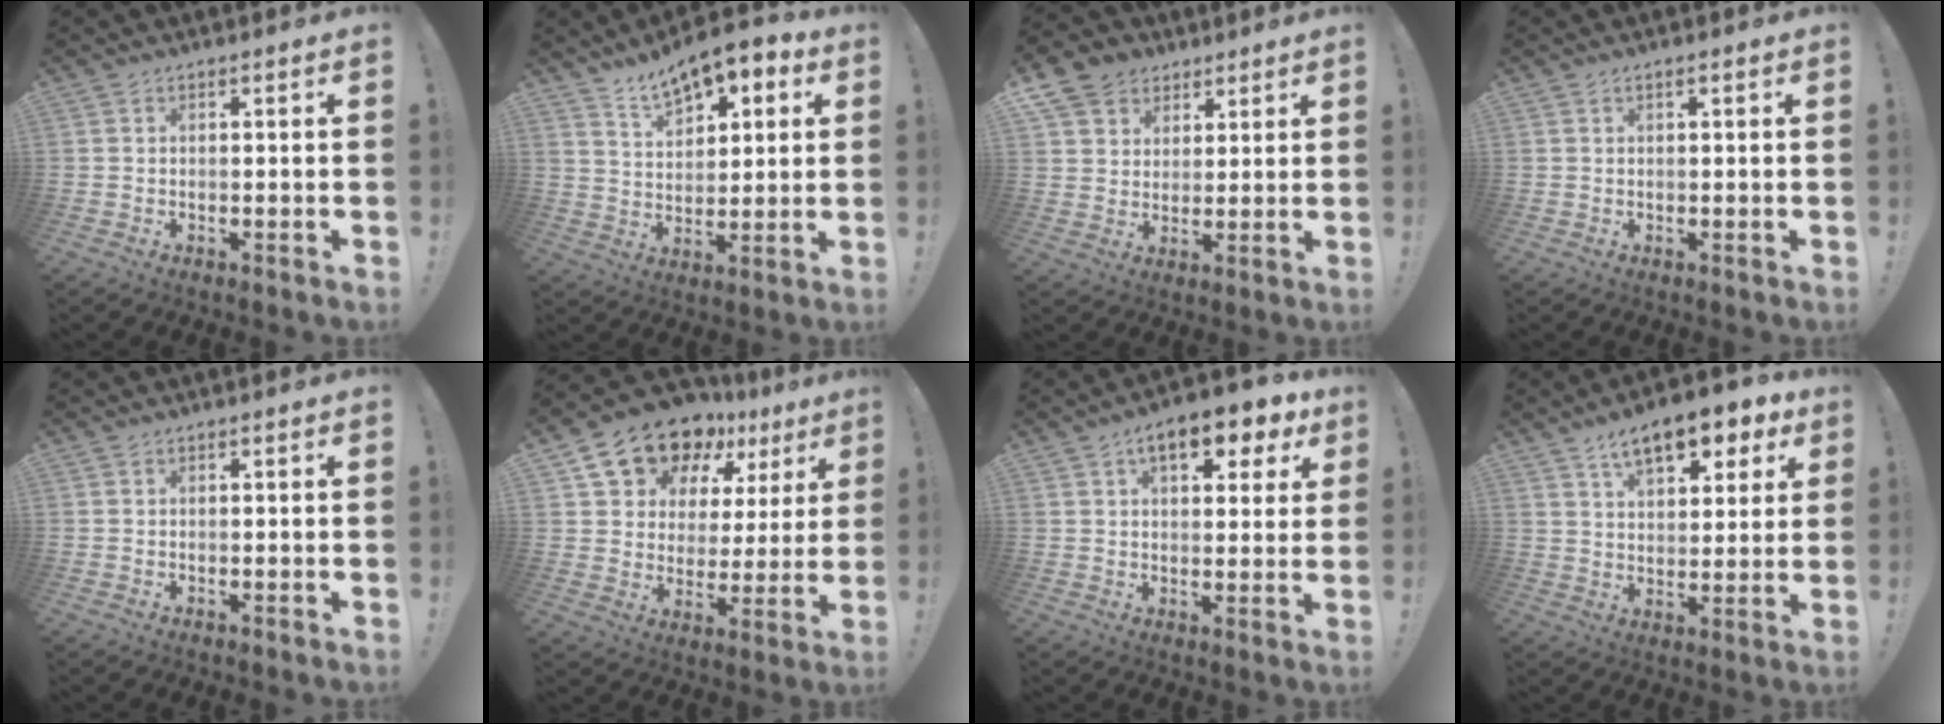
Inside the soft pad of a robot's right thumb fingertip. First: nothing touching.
{"total": 10.7, "force": [8.2, 5.0, 4.7], "torque": [-0.079, -0.053, 0.153]}
{"total": 9.6, "force": [5.1, 7.7, 2.5], "torque": [-0.043, -0.028, 0.103]}
{"total": 0.9, "force": [0.4, 0.1, 0.9], "torque": [-0.024, 0.004, 0.007]}
{"total": 0.0}
{"total": 15.9, "force": [11.3, 9.0, 6.5], "torque": [-0.105, -0.079, 0.207]}
{"total": 11.0, "force": [5.5, 5.2, 7.9], "torque": [-0.106, -0.019, 0.089]}
{"total": 13.0, "force": [7.9, 5.9, 8.5], "torque": [-0.124, -0.041, 0.135]}